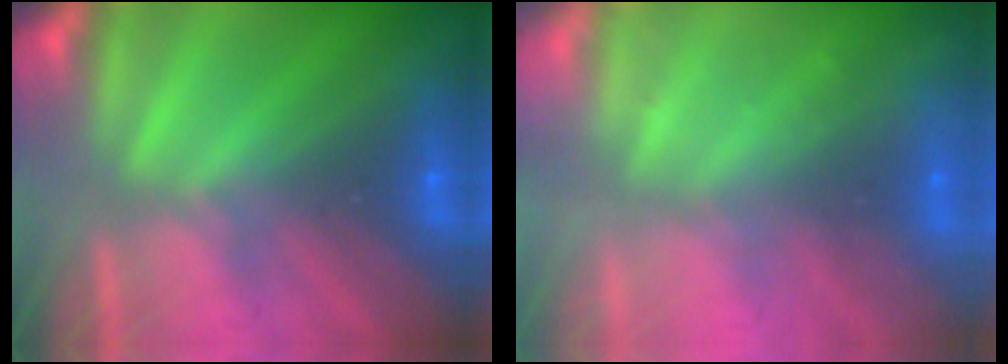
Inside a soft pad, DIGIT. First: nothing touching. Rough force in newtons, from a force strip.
{"total": 2.4}